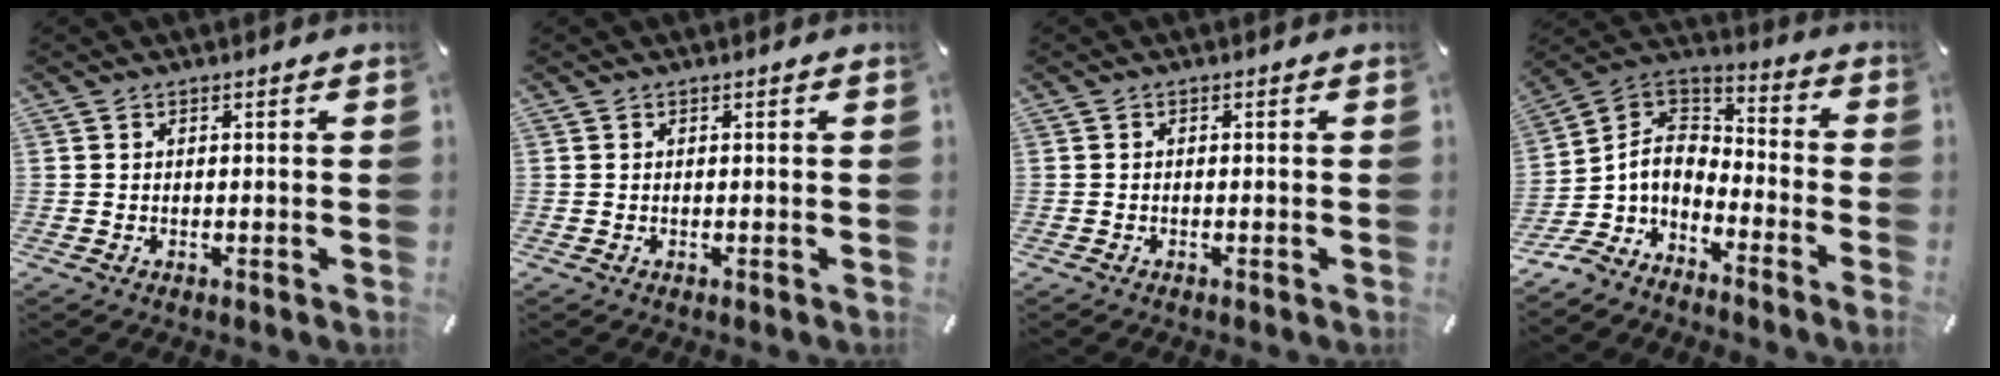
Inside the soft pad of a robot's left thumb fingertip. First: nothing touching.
{"total": 0.0}
{"total": 0.5, "force": [-0.4, 0.2, 0.3], "torque": [-0.005, -0.002, -0.008]}
{"total": 6.0, "force": [-3.6, 3.9, 2.7], "torque": [-0.087, -0.013, -0.078]}